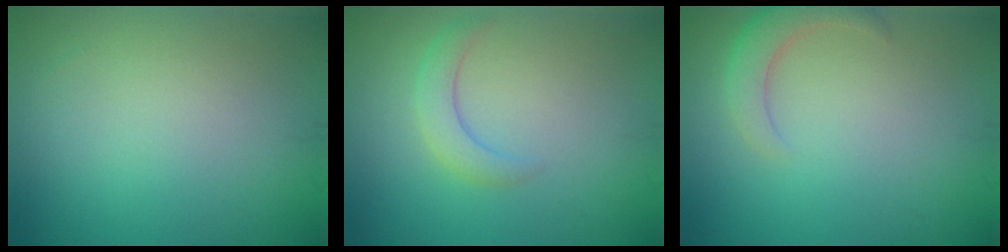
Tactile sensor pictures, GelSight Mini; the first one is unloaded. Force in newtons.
{"total": 2.1, "press": 2.0, "slide": 0.3}
{"total": 2.7, "press": 2.7, "slide": 0.3}